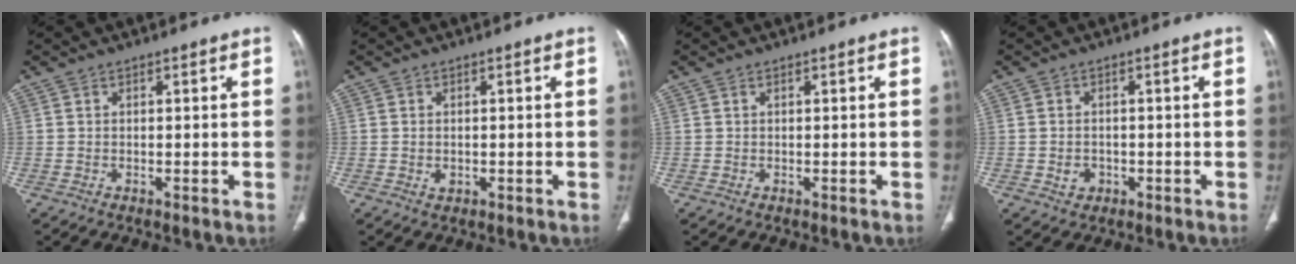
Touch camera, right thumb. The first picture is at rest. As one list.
[{"total": 1.4, "force": [-0.2, 1.1, 0.8], "torque": [-0.013, 0.000, 0.001]}, {"total": 0.0}, {"total": 2.7, "force": [-0.7, 2.3, 1.2], "torque": [-0.015, 0.006, -0.004]}]